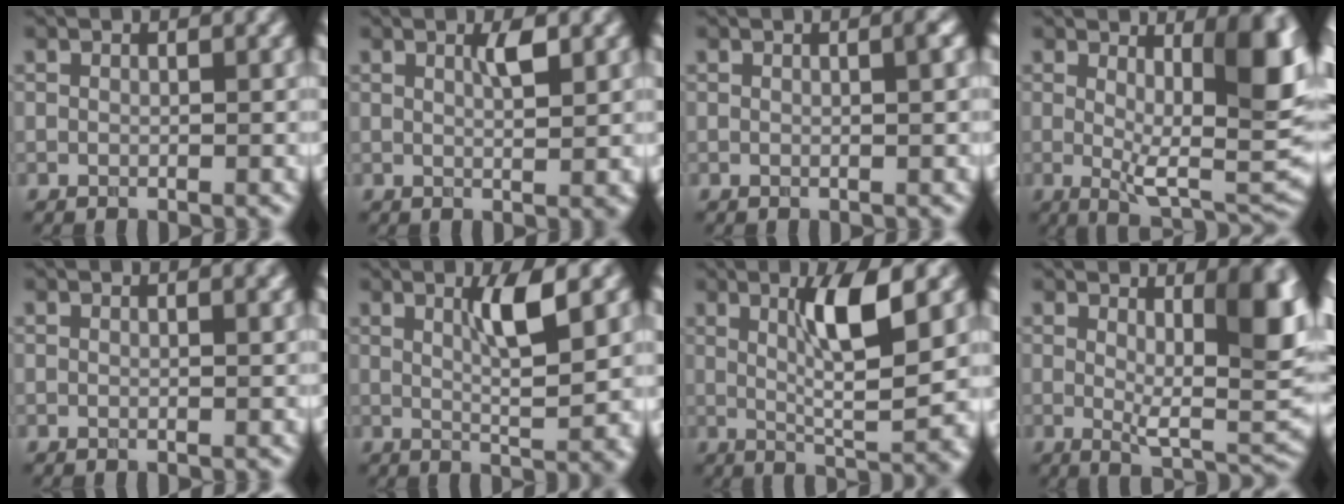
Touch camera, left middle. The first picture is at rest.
{"total": 2.2, "force": [0.9, 0.3, 2.0], "torque": [-0.031, 0.000, 0.011]}
{"total": 1.0, "force": [0.1, 0.1, 1.0], "torque": [-0.011, 0.004, -0.001]}
{"total": 10.7, "force": [1.9, 3.9, 9.8], "torque": [-0.134, -0.022, 0.037]}
{"total": 0.8, "force": [0.4, 0.2, 0.6], "torque": [-0.005, 0.002, 0.005]}
{"total": 5.1, "force": [1.6, 0.9, 4.8], "torque": [-0.079, -0.008, 0.030]}
{"total": 7.2, "force": [2.0, 1.4, 6.8], "torque": [-0.103, -0.010, 0.037]}
{"total": 9.1, "force": [2.2, 3.3, 8.2], "torque": [-0.118, -0.019, 0.043]}